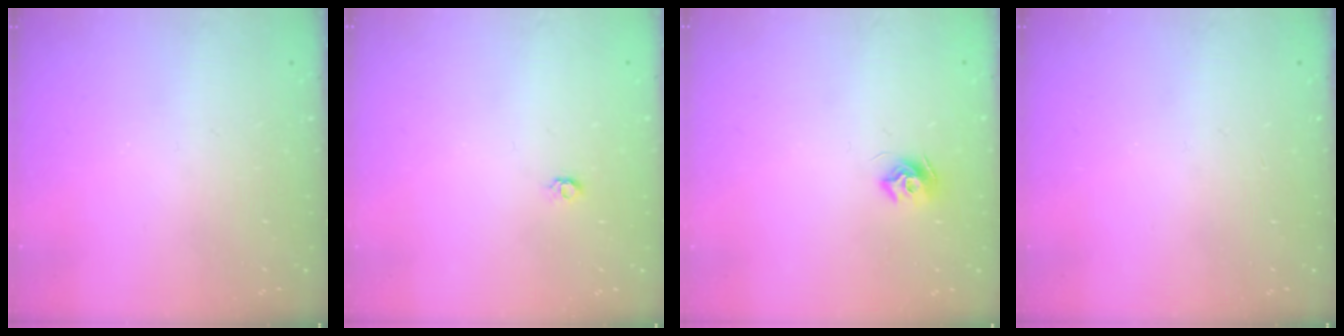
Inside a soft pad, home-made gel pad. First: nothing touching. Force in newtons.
{"total": 4.0, "press": 4.0, "slide": 0.4}
{"total": 7.6, "press": 7.6, "slide": 0.2}
{"total": 0.0}